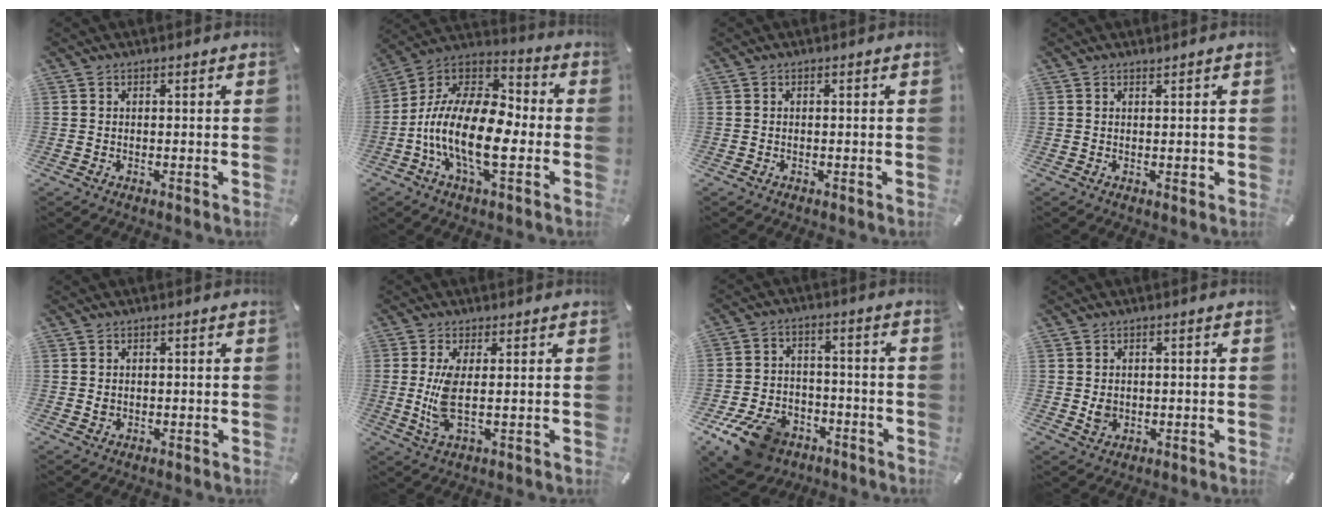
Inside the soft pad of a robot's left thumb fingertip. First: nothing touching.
{"total": 17.8, "force": [-6.1, 8.3, 14.6], "torque": [-0.309, 0.005, -0.105]}
{"total": 0.0}
{"total": 0.8, "force": [0.3, 0.4, 0.6], "torque": [-0.004, -0.005, 0.004]}
{"total": 0.9, "force": [0.1, 0.8, 0.4], "torque": [-0.001, -0.001, -0.001]}
{"total": 7.0, "force": [0.3, 1.7, 6.8], "torque": [-0.149, -0.020, 0.004]}
{"total": 12.6, "force": [-7.8, 8.0, 5.9], "torque": [-0.113, 0.058, -0.140]}
{"total": 2.7, "force": [0.0, 2.4, 1.3], "torque": [-0.009, -0.003, -0.002]}